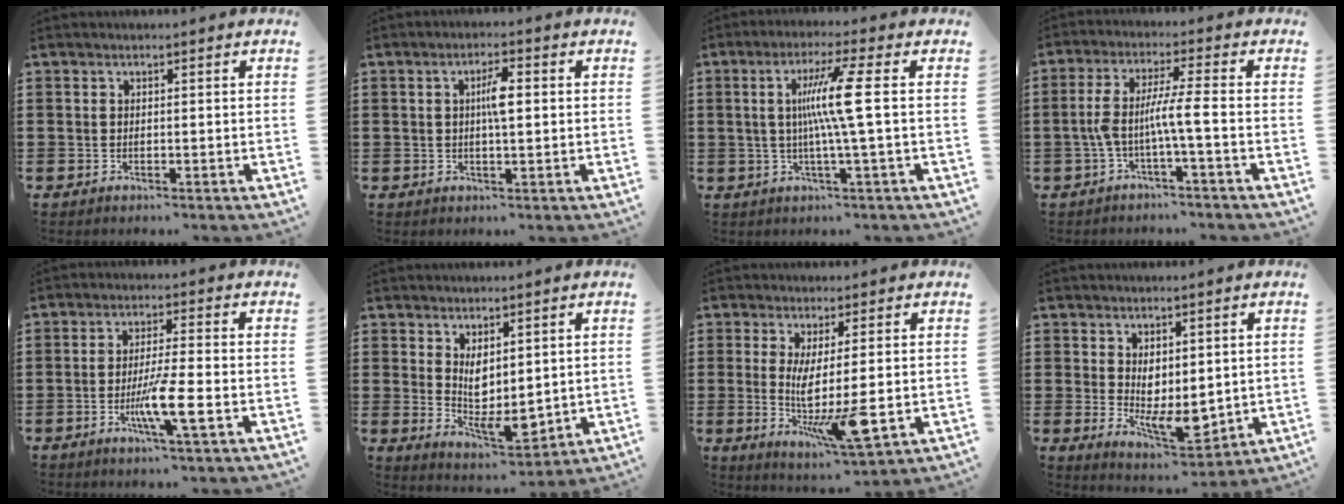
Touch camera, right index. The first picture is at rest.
{"total": 3.9, "force": [0.5, 1.0, 3.7], "torque": [-0.064, 0.001, 0.004]}
{"total": 8.4, "force": [0.8, -0.9, 8.3], "torque": [-0.163, -0.005, 0.000]}
{"total": 6.2, "force": [-1.7, 0.0, 6.0], "torque": [-0.123, -0.006, -0.039]}
{"total": 7.9, "force": [-2.5, 0.3, 7.5], "torque": [-0.134, -0.015, -0.044]}
{"total": 4.8, "force": [1.3, 2.3, 4.0], "torque": [-0.079, -0.016, 0.020]}
{"total": 7.8, "force": [-0.5, 0.8, 7.7], "torque": [-0.149, -0.030, -0.010]}
{"total": 4.8, "force": [0.9, 2.8, 3.8], "torque": [-0.065, -0.013, 0.015]}